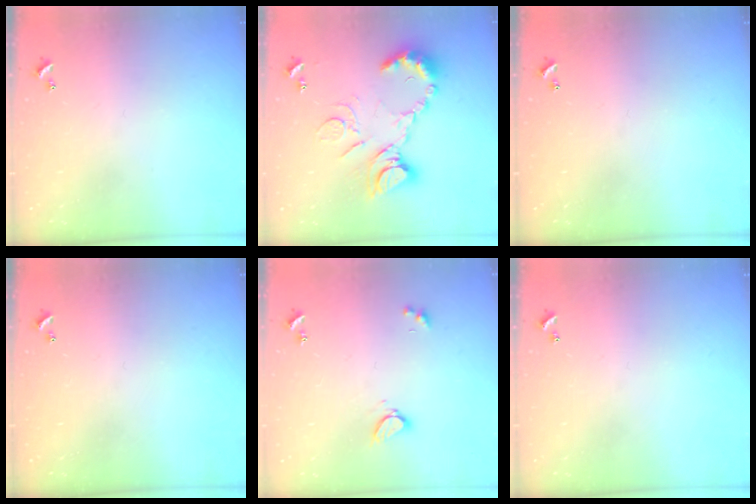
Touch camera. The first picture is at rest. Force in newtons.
{"total": 14.9, "press": 14.9, "slide": 0.7}
{"total": 0.0}
{"total": 0.0}
{"total": 3.1, "press": 3.1, "slide": 0.3}
{"total": 0.0}